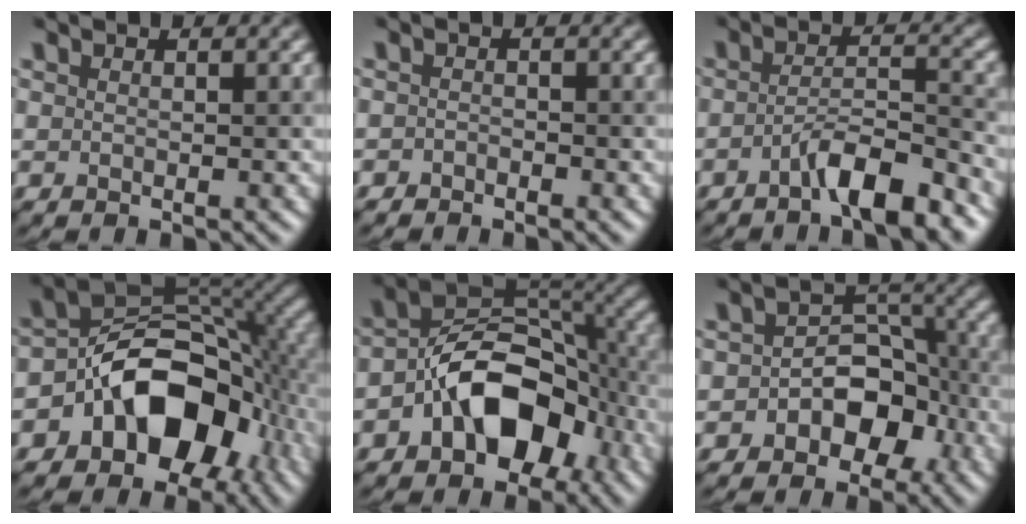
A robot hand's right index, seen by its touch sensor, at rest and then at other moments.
{"total": 1.0, "force": [-0.8, 0.6, 0.1], "torque": [0.002, 0.001, -0.017]}
{"total": 4.8, "force": [-3.1, 0.9, 3.5], "torque": [-0.059, 0.007, -0.060]}
{"total": 12.1, "force": [-4.1, 8.2, 7.9], "torque": [-0.119, 0.005, -0.079]}
{"total": 9.7, "force": [-3.3, 6.4, 6.5], "torque": [-0.093, 0.014, -0.069]}
{"total": 6.0, "force": [-2.1, 4.4, 3.6], "torque": [-0.014, 0.011, -0.046]}